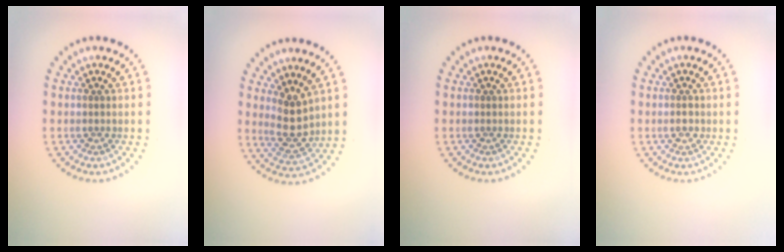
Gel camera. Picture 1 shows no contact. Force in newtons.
{"total": 3.0, "press": 2.6, "slide": 1.4}
{"total": 0.0}
{"total": 1.2, "press": 1.2, "slide": 0.1}